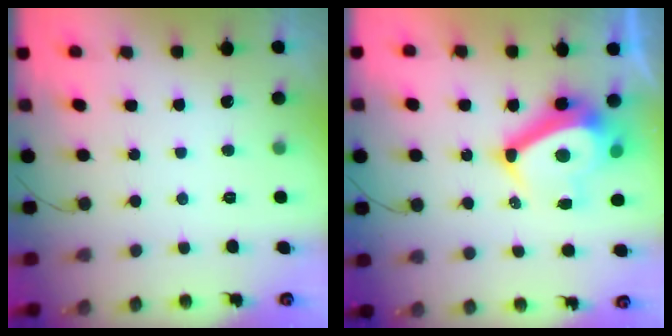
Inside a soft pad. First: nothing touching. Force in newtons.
{"total": 13.3, "press": 12.8, "slide": 3.6}